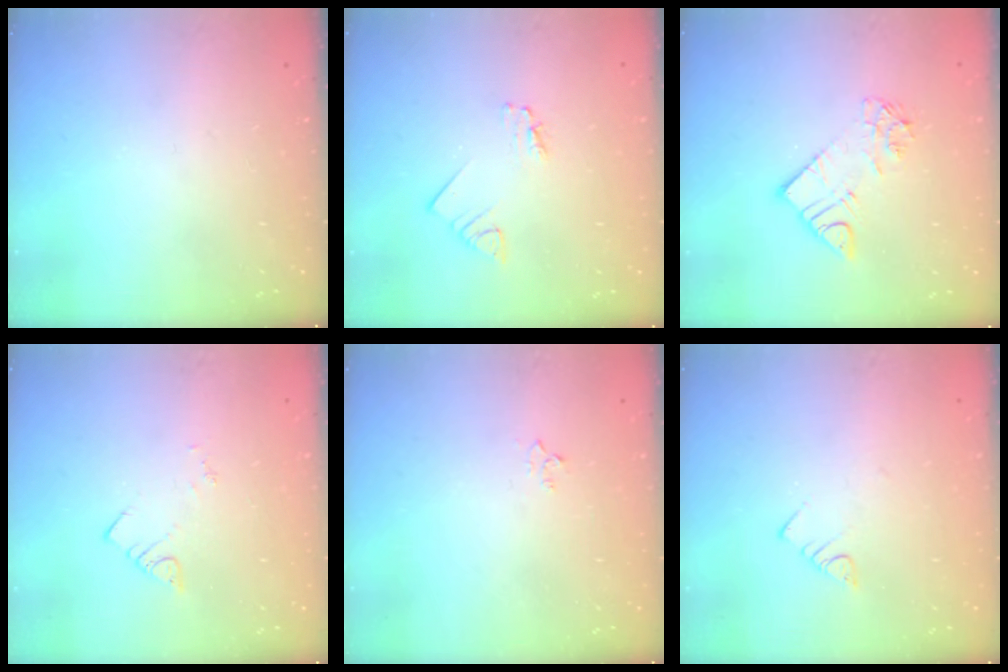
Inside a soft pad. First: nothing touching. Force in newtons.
{"total": 2.4, "press": 2.4, "slide": 0.1}
{"total": 7.7, "press": 7.6, "slide": 0.8}
{"total": 2.1, "press": 2.0, "slide": 0.4}
{"total": 3.2, "press": 3.2, "slide": 0.4}
{"total": 2.8, "press": 2.7, "slide": 0.4}